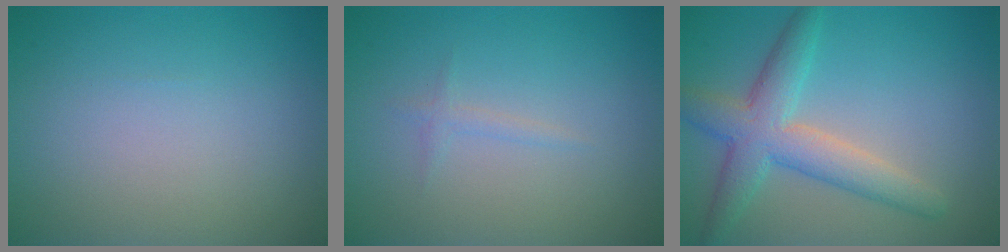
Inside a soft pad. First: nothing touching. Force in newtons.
{"total": 0.8, "press": 0.8, "slide": 0.0}
{"total": 5.2, "press": 5.2, "slide": 0.2}